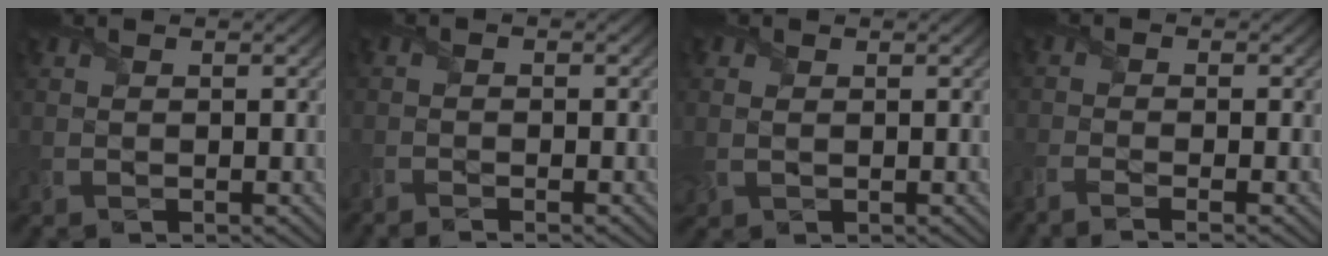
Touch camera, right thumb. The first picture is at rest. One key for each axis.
{"total": 1.6, "fx": -1.4, "fy": 0.0, "fz": 0.8, "tx": -0.018, "ty": -0.004, "tz": -0.027}
{"total": 1.7, "fx": 0.3, "fy": 1.5, "fz": 0.8, "tx": -0.029, "ty": 0.003, "tz": 0.009}
{"total": 2.9, "fx": -2.1, "fy": 0.0, "fz": 2.0, "tx": -0.044, "ty": -0.005, "tz": -0.051}